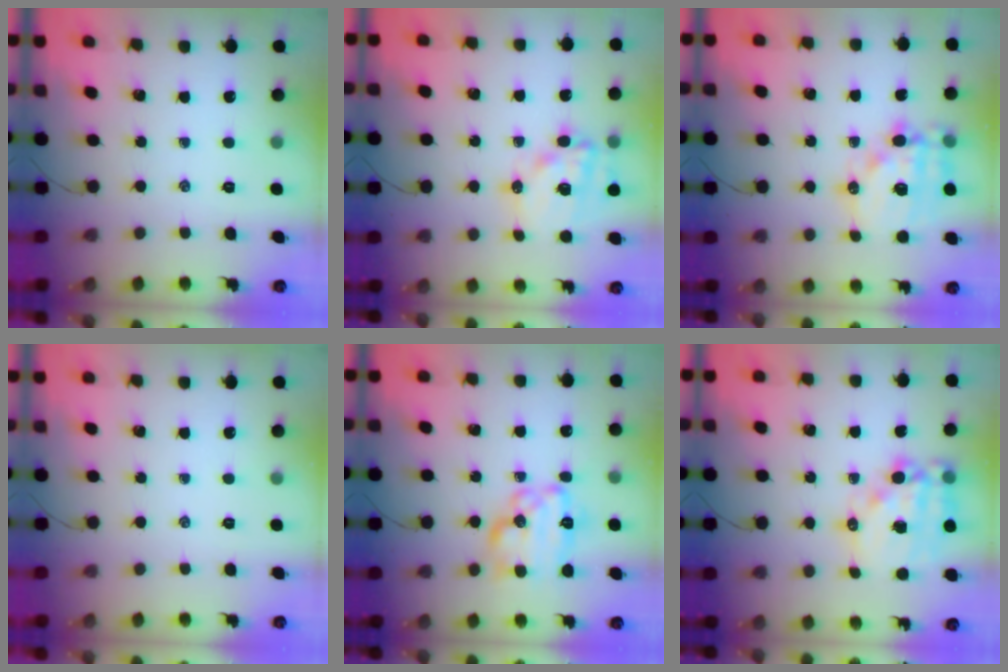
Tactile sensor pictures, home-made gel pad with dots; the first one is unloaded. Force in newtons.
{"total": 14.5, "press": 14.1, "slide": 3.3}
{"total": 16.0, "press": 15.6, "slide": 3.6}
{"total": 0.0}
{"total": 14.7, "press": 14.7, "slide": 1.0}
{"total": 15.4, "press": 15.2, "slide": 2.3}